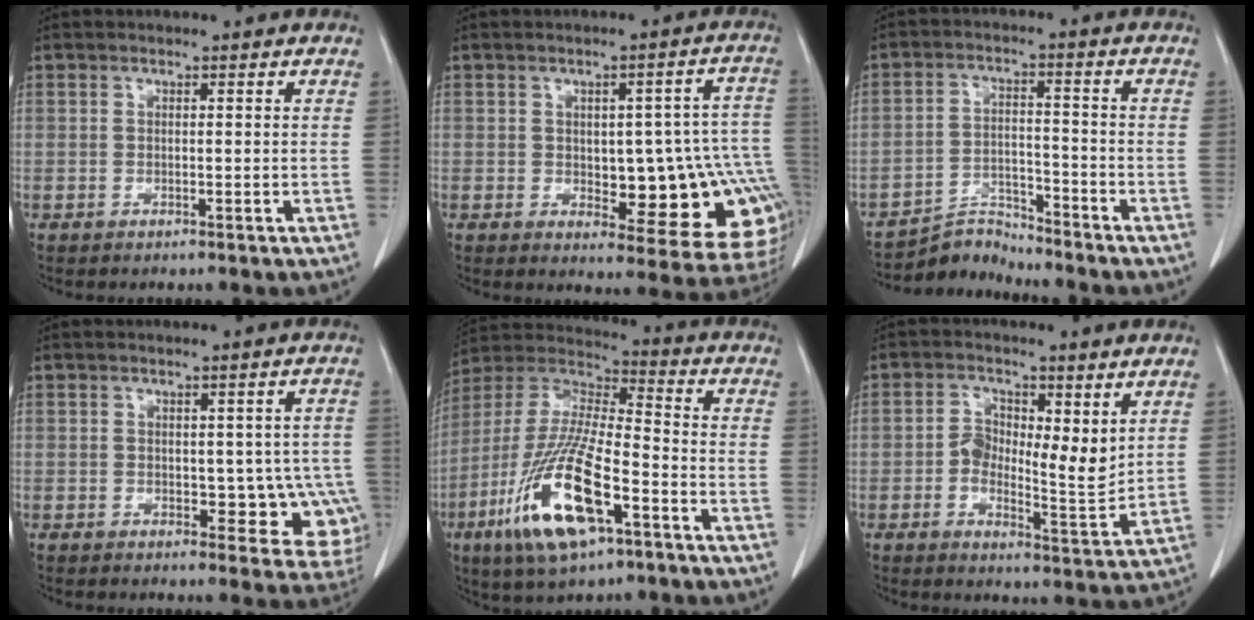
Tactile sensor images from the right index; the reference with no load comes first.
{"total": 16.8, "force": [-2.7, 6.3, 15.3], "torque": [-0.107, 0.035, -0.014]}
{"total": 5.2, "force": [-5.0, 0.2, -1.5], "torque": [0.027, 0.008, -0.086]}
{"total": 8.1, "force": [-1.5, 5.2, 6.0], "torque": [-0.042, 0.015, -0.011]}
{"total": 18.4, "force": [-8.2, 4.6, 15.9], "torque": [-0.349, -0.026, -0.147]}
{"total": 7.3, "force": [1.6, 3.7, 6.1], "torque": [-0.097, 0.004, 0.025]}